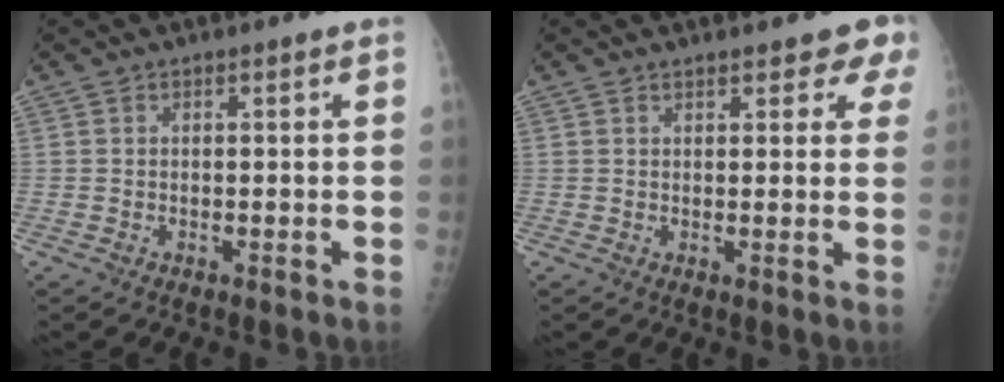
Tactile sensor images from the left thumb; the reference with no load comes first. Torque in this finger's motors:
{"motor_torque": [0.01, 0.22, 0.09, -0.08, 0.06]}